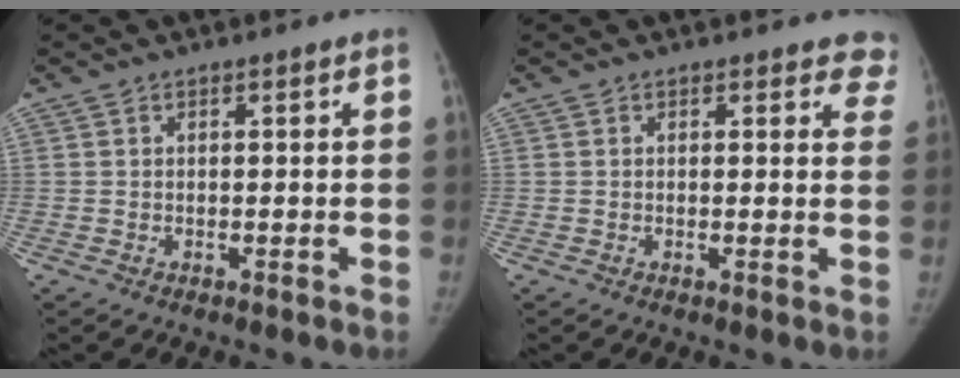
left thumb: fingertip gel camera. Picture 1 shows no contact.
{"total": 4.8, "force": [4.2, 2.2, 0.8], "torque": [0.036, -0.017, 0.023]}